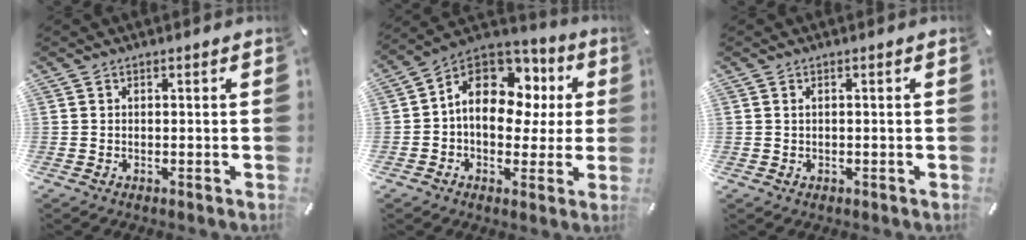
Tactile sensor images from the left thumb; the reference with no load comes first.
{"total": 15.2, "force": [4.0, 10.7, 10.1], "torque": [-0.179, -0.019, 0.071]}
{"total": 1.1, "force": [0.0, 0.7, 0.8], "torque": [-0.017, 0.004, -0.002]}